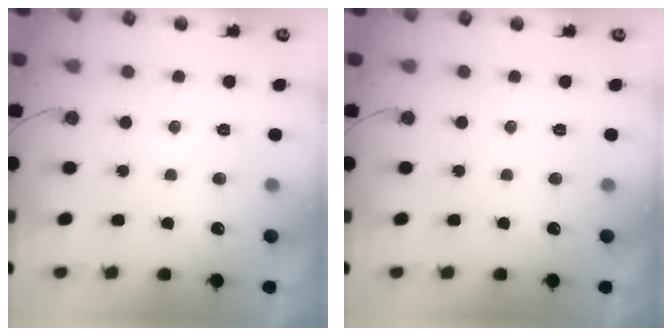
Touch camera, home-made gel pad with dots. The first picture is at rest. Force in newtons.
{"total": 0.0}